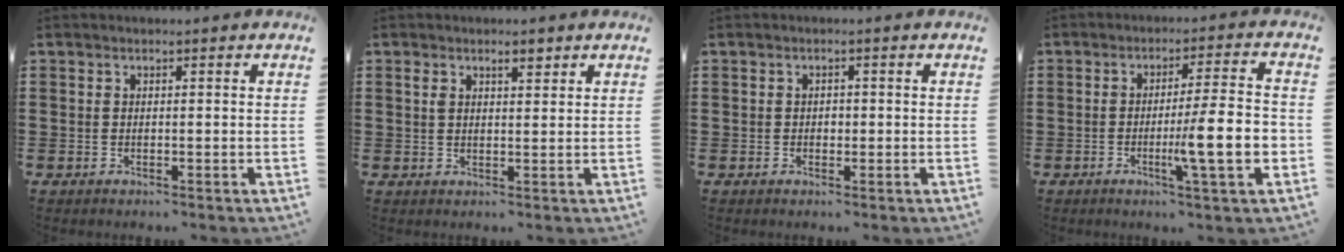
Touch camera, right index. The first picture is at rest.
{"total": 2.8, "force": [1.6, 1.1, 2.0], "torque": [-0.034, 0.002, 0.027]}
{"total": 0.9, "force": [-0.1, 0.7, 0.6], "torque": [-0.013, 0.002, -0.002]}
{"total": 11.2, "force": [-2.5, 1.0, 10.9], "torque": [-0.169, -0.013, -0.046]}